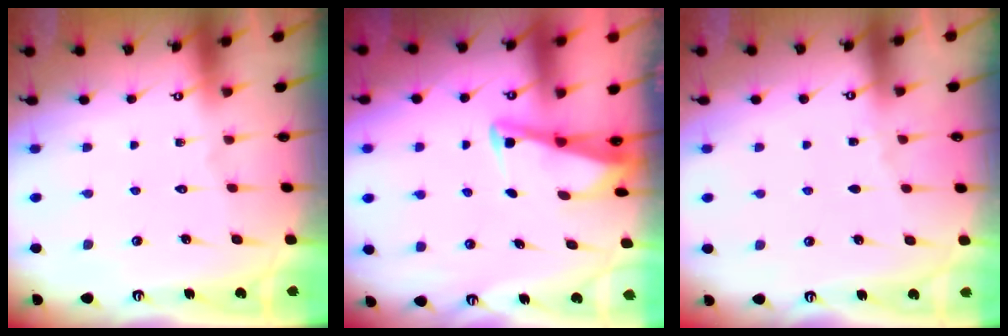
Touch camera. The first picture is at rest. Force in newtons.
{"total": 2.7, "press": 2.7, "slide": 0.3}
{"total": 2.6, "press": 2.6, "slide": 0.3}